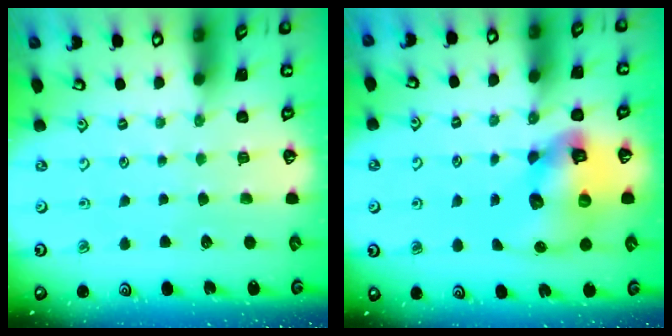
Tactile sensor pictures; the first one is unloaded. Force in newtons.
{"total": 13.2, "press": 13.1, "slide": 1.8}